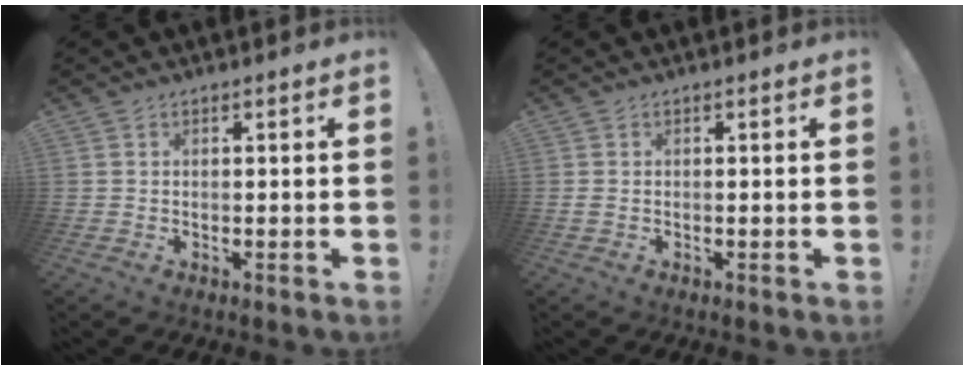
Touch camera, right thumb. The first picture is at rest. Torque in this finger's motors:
{"motor_torque": [-0.02, 0.22, 0.29, -0.17, 0.00]}